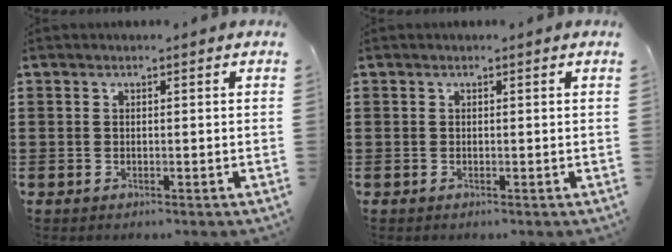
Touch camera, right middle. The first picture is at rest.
{"total": 0.0}